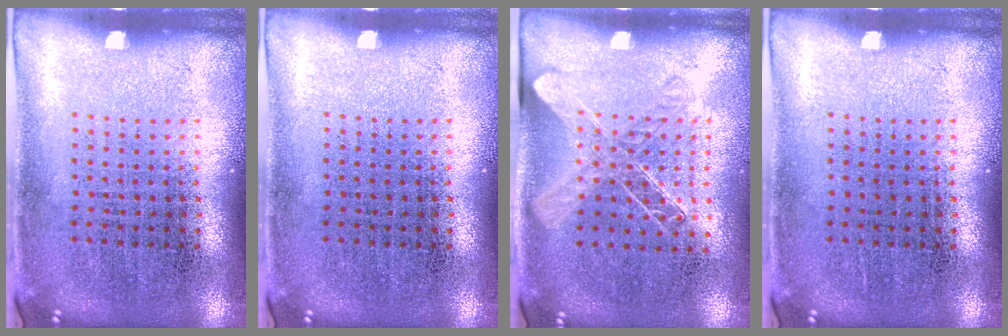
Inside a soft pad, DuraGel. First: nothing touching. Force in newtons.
{"total": 0.0}
{"total": 1.4, "press": 1.2, "slide": 0.6}
{"total": 0.0}